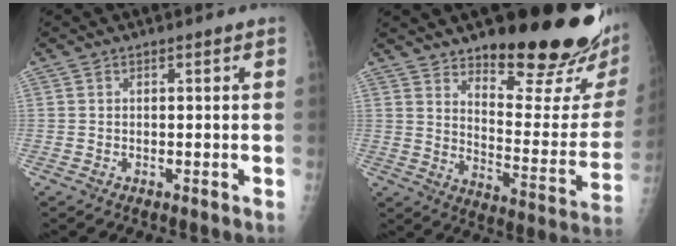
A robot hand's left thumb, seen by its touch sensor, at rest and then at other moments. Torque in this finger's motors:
{"motor_torque": [0.62, 0.33, 0.82, -1.53, 0.08]}